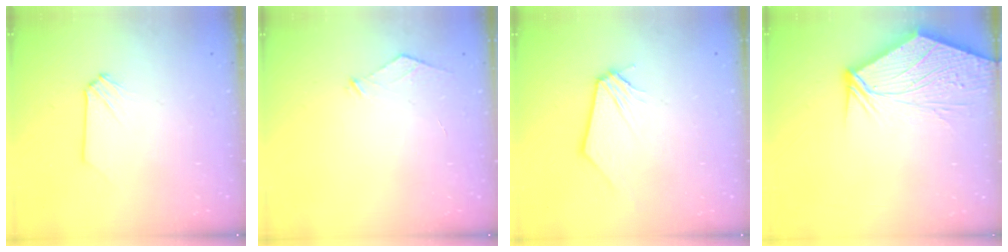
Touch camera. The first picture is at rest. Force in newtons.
{"total": 3.6, "press": 3.5, "slide": 0.5}
{"total": 0.0}
{"total": 11.5, "press": 11.4, "slide": 1.6}